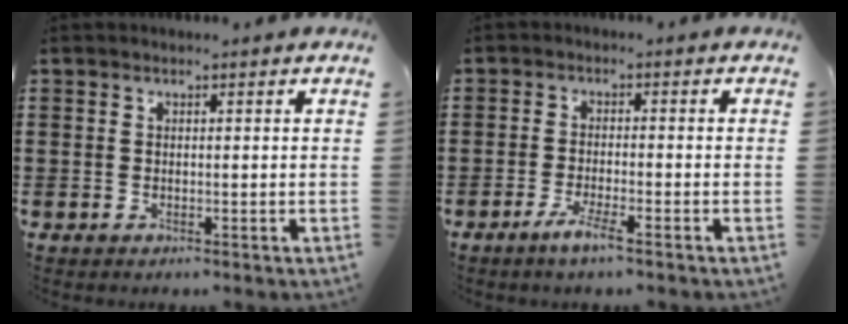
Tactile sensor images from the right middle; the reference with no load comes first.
{"total": 3.6, "force": [-2.4, 0.2, 2.6], "torque": [-0.056, -0.004, -0.047]}